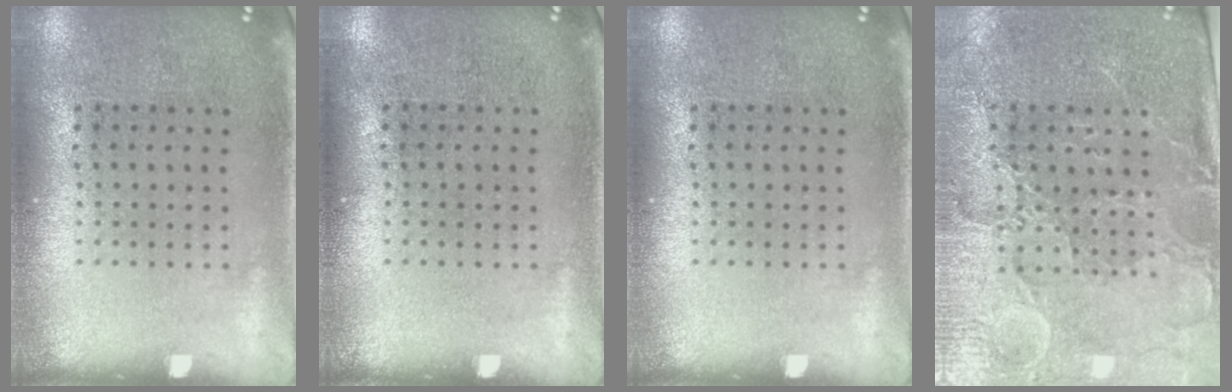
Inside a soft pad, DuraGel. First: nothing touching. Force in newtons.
{"total": 0.0}
{"total": 0.0}
{"total": 3.5, "press": 3.3, "slide": 1.1}